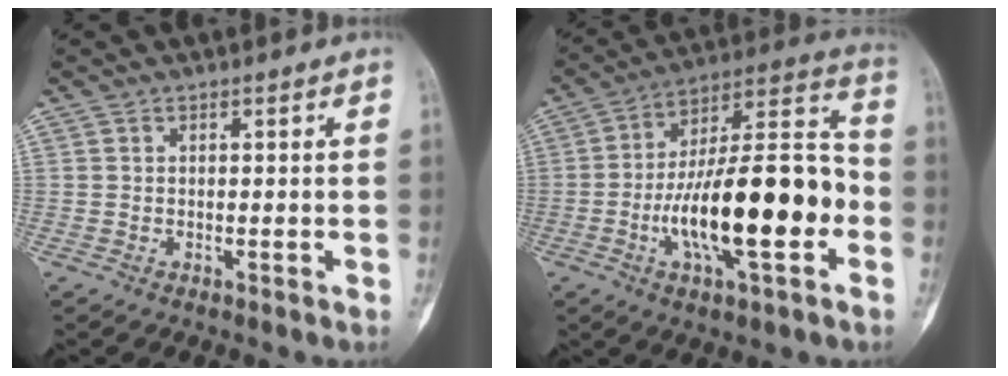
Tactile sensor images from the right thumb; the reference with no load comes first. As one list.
[{"total": 23.3, "force": [-5.4, 7.8, 21.2], "torque": [-0.339, 0.038, -0.084]}]